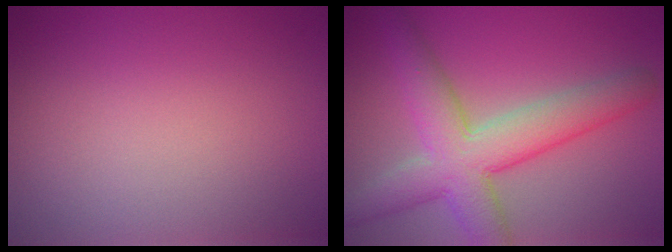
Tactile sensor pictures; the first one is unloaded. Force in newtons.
{"total": 7.2, "press": 7.2, "slide": 0.4}